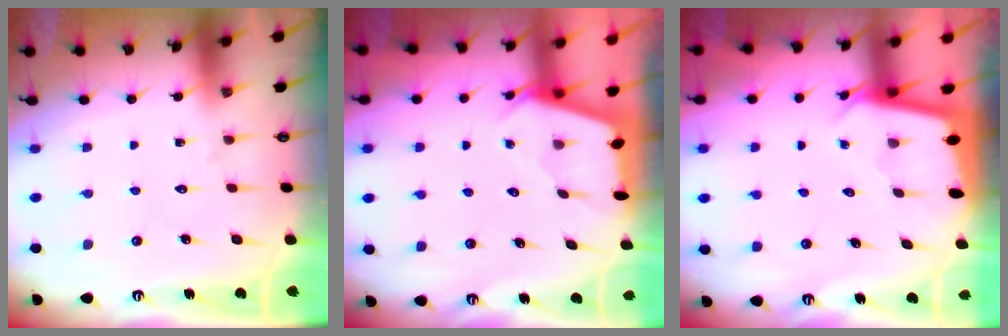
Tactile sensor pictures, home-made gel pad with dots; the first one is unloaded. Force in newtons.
{"total": 2.4, "press": 2.4, "slide": 0.2}
{"total": 2.0, "press": 2.0, "slide": 0.1}